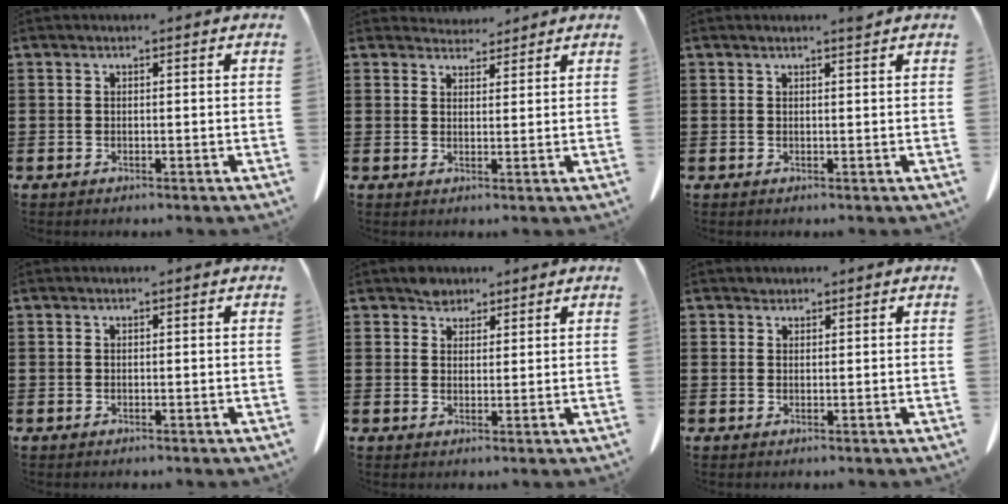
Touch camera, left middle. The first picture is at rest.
{"total": 3.3, "force": [3.2, 0.9, 0.3], "torque": [-0.006, -0.008, 0.060]}
{"total": 1.0, "force": [0.9, -0.2, 0.4], "torque": [-0.009, -0.005, 0.018]}
{"total": 0.0}
{"total": 2.7, "force": [2.4, 1.3, 0.3], "torque": [-0.013, 0.001, 0.048]}
{"total": 0.8, "force": [0.7, 0.4, 0.0], "torque": [-0.003, -0.002, 0.016]}